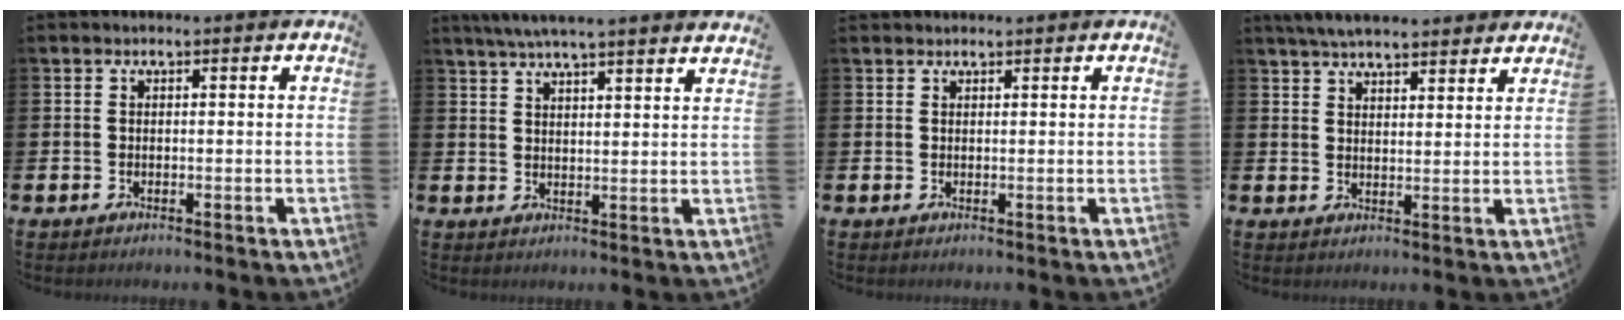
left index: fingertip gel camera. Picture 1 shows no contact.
{"total": 5.3, "force": [5.1, -0.3, 1.6], "torque": [-0.051, -0.016, 0.093]}
{"total": 0.9, "force": [0.9, 0.1, -0.1], "torque": [0.010, -0.001, 0.015]}
{"total": 5.3, "force": [5.1, 0.7, 1.2], "torque": [-0.031, -0.018, 0.092]}